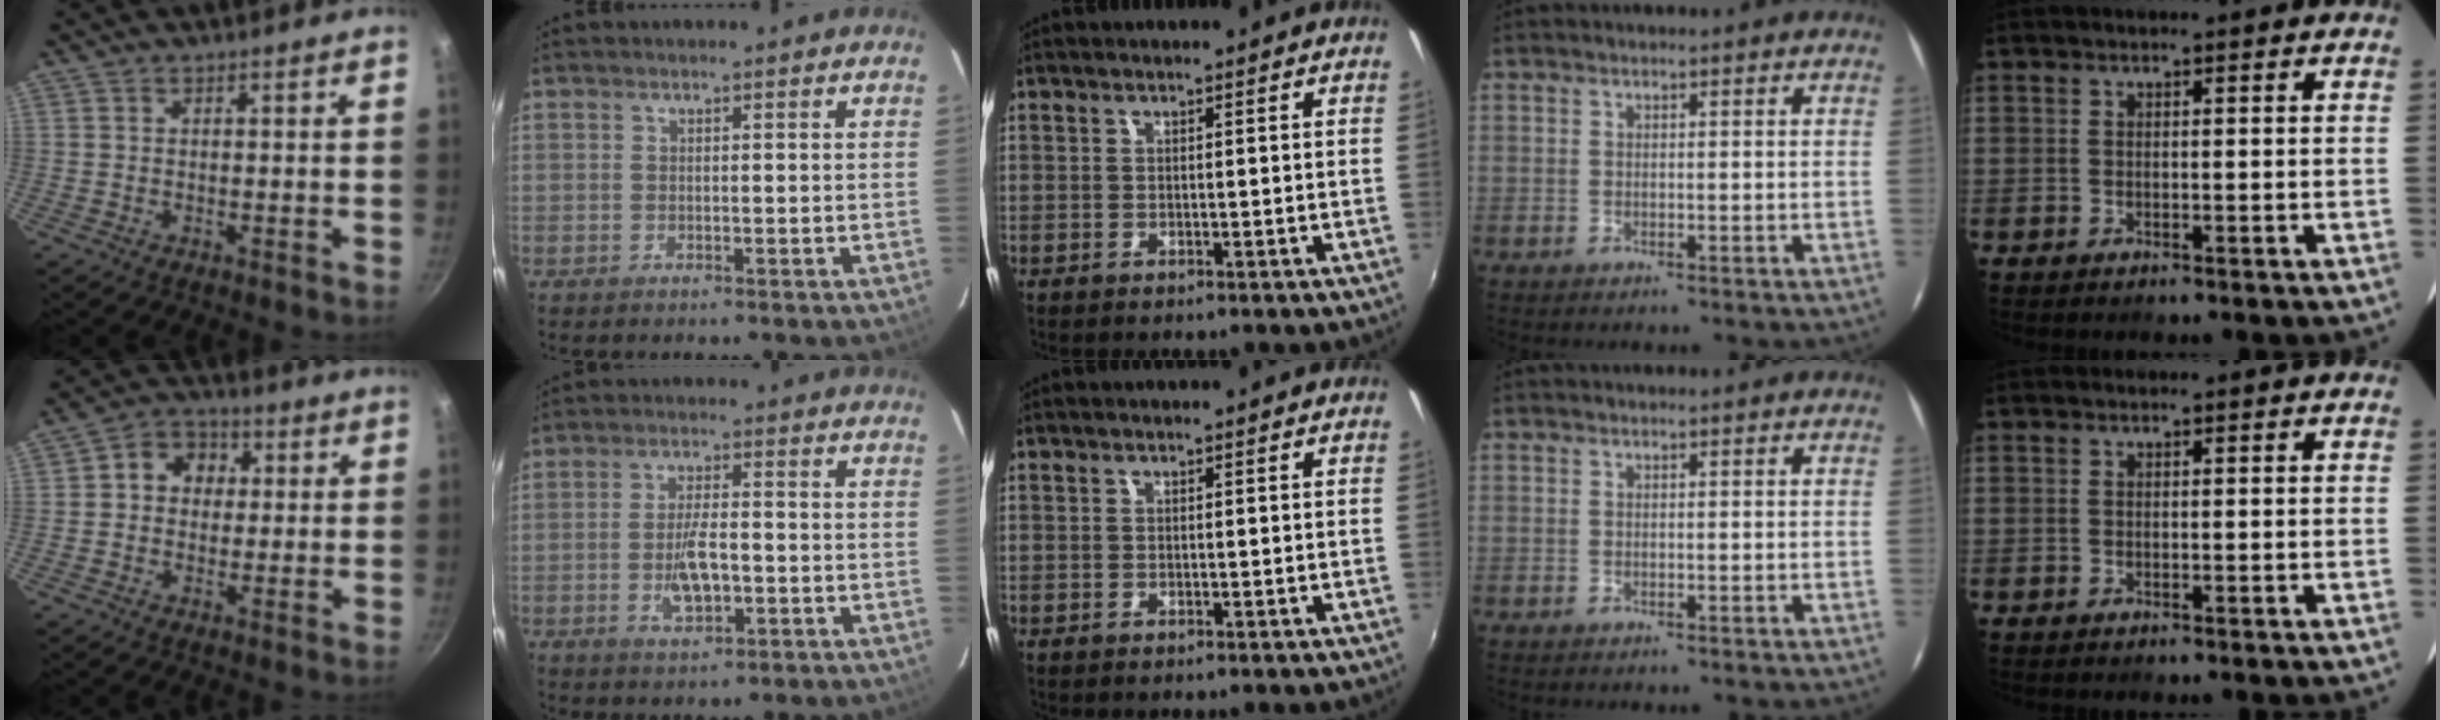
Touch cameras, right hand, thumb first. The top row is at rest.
{"thumb": {"total": 7.6, "force": [1.2, 6.5, 3.8], "torque": [-0.025, 0.013, 0.002]}, "index": {"total": 7.0, "force": [-1.9, 2.8, 6.1], "torque": [-0.121, -0.001, -0.029]}}